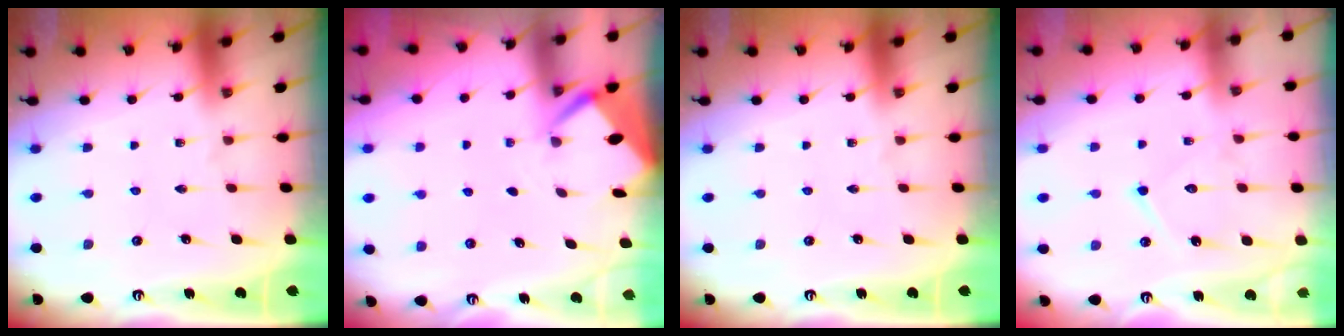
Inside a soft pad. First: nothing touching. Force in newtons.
{"total": 2.5, "press": 2.5, "slide": 0.3}
{"total": 0.0}
{"total": 9.1, "press": 9.1, "slide": 0.8}